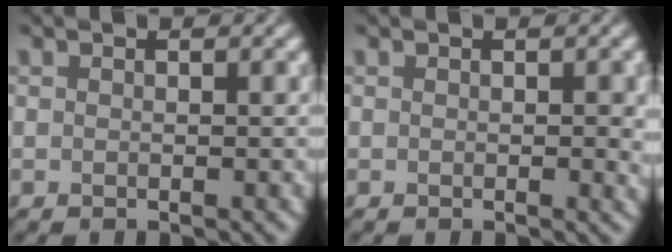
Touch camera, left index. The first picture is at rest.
{"total": 1.4, "force": [0.0, 0.4, 1.3], "torque": [-0.014, -0.004, 0.001]}